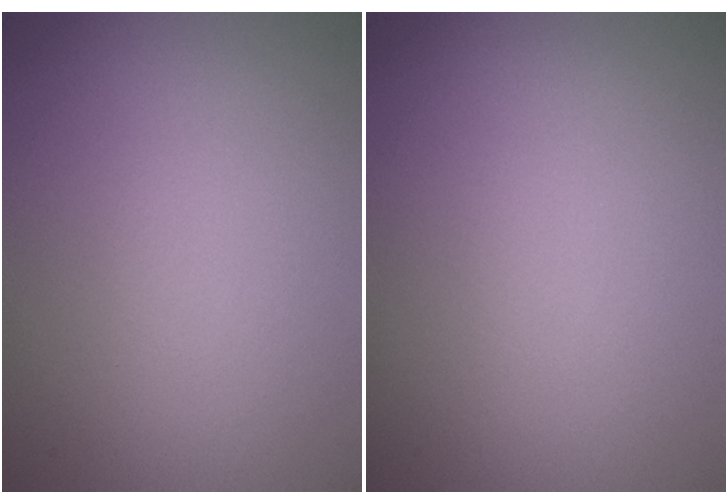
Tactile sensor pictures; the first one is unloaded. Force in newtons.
{"total": 0.0}